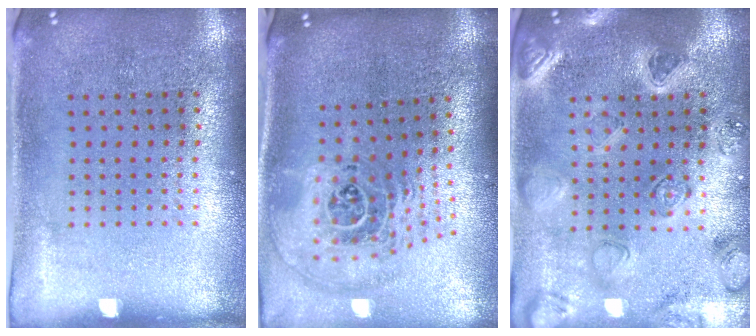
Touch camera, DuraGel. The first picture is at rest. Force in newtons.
{"total": 2.5, "press": 1.8, "slide": 1.8}
{"total": 2.3, "press": 2.3, "slide": 0.1}